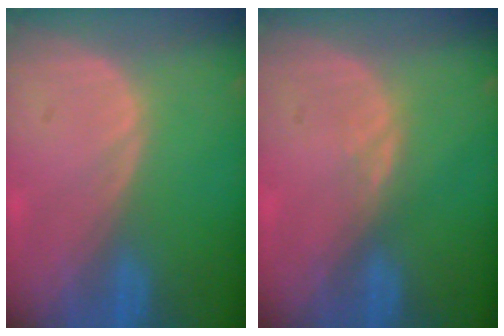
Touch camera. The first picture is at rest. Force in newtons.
{"total": 0.9, "press": 0.9, "slide": 0.4}